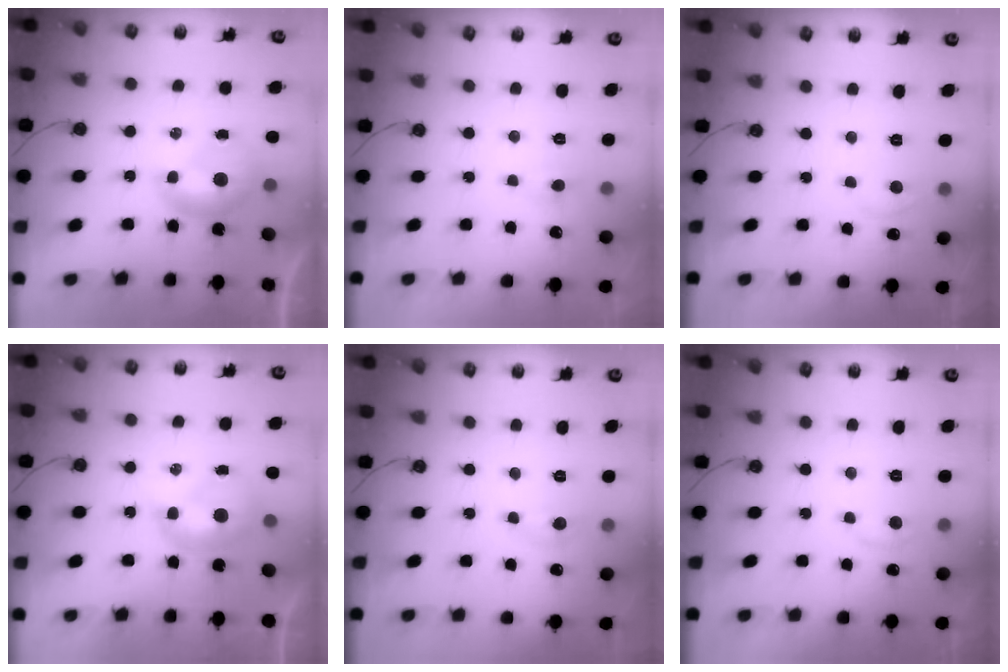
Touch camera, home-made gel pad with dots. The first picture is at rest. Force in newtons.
{"total": 0.6, "press": 0.3, "slide": 0.4}
{"total": 1.1, "press": 0.8, "slide": 0.7}
{"total": 1.6, "press": 1.5, "slide": 0.1}
{"total": 0.7, "press": 0.6, "slide": 0.4}
{"total": 1.0, "press": 0.4, "slide": 0.9}